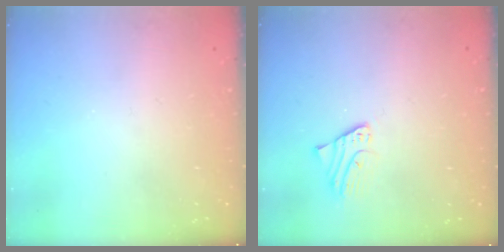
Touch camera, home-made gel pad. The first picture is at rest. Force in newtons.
{"total": 2.0, "press": 2.0, "slide": 0.1}